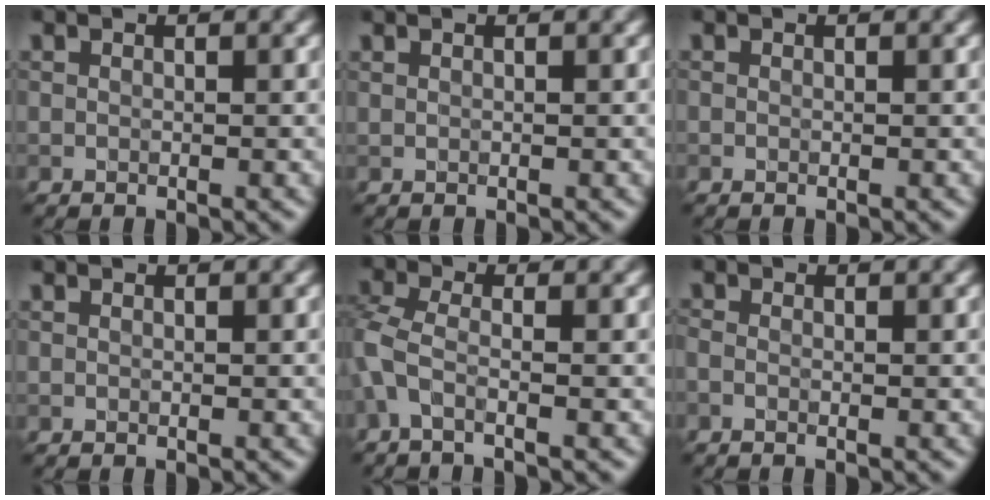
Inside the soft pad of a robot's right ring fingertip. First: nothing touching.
{"total": 0.7, "force": [0.5, 0.3, 0.3], "torque": [-0.006, 0.001, 0.002]}
{"total": 0.0}
{"total": 0.0}
{"total": 2.4, "force": [-1.1, 0.7, 2.1], "torque": [-0.054, -0.007, -0.036]}
{"total": 0.8, "force": [-0.3, 0.4, 0.6], "torque": [-0.012, -0.007, -0.006]}